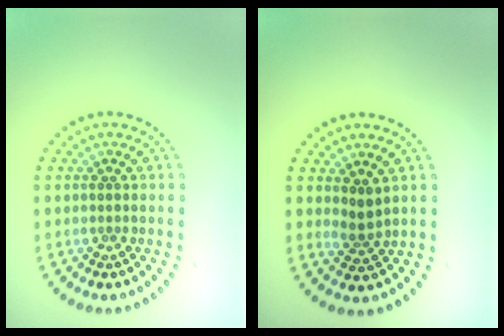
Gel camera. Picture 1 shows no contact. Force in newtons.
{"total": 1.5, "press": 1.2, "slide": 1.0}